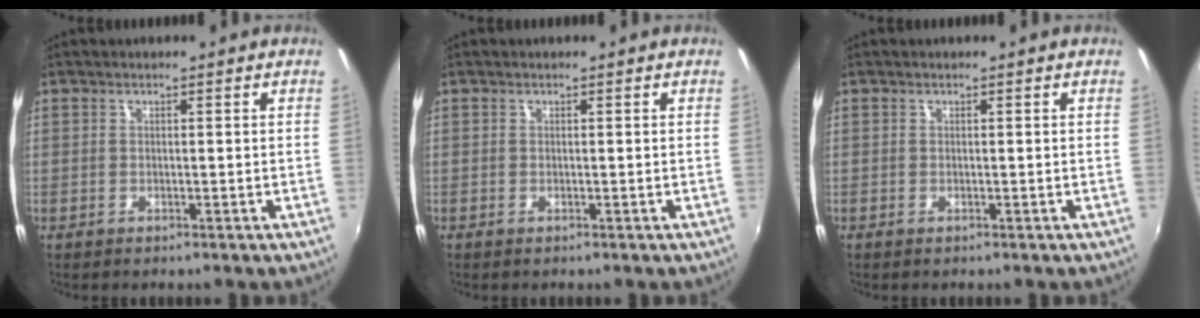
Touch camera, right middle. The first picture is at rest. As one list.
[{"total": 0.0}, {"total": 0.0}]